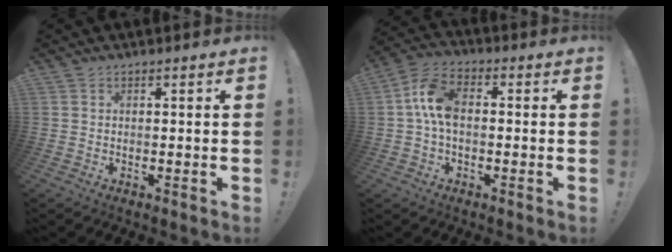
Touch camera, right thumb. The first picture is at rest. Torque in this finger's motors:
{"motor_torque": [1.78, 1.24, 0.90, -0.78, 0.08]}